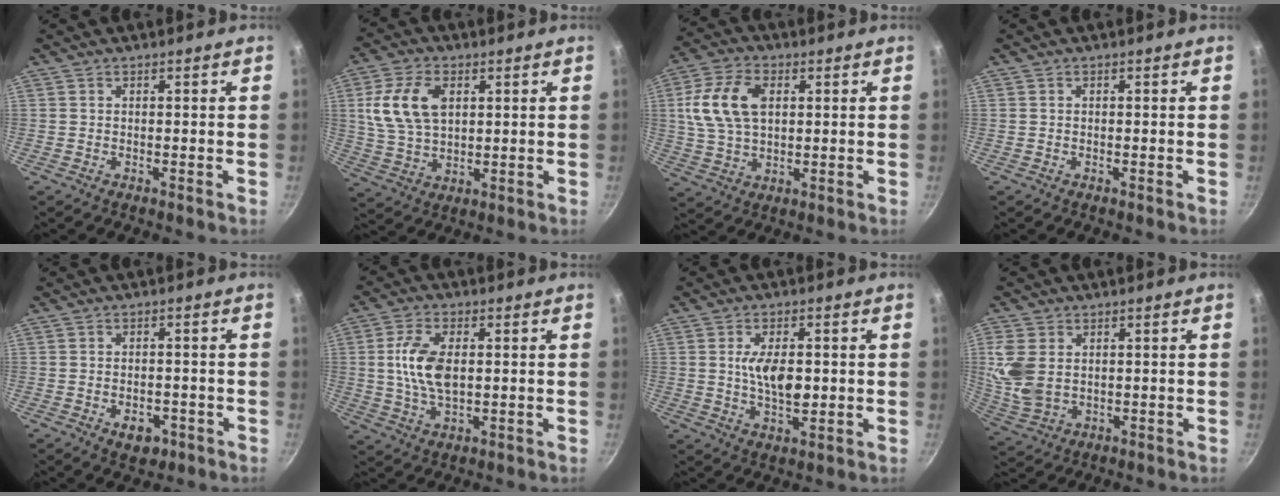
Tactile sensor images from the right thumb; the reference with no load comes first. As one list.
[{"total": 11.9, "force": [3.0, 7.6, 8.7], "torque": [-0.153, -0.004, 0.060]}, {"total": 12.7, "force": [2.6, 8.1, 9.5], "torque": [-0.172, 0.007, 0.046]}, {"total": 0.0}, {"total": 4.9, "force": [-2.1, 3.2, 3.1], "torque": [-0.031, 0.012, -0.021]}, {"total": 9.9, "force": [1.0, 5.5, 8.2], "torque": [-0.153, 0.002, 0.017]}, {"total": 8.1, "force": [0.3, 4.0, 7.0], "torque": [-0.114, -0.007, 0.006]}, {"total": 8.9, "force": [1.4, 6.3, 6.1], "torque": [-0.124, -0.011, 0.040]}]